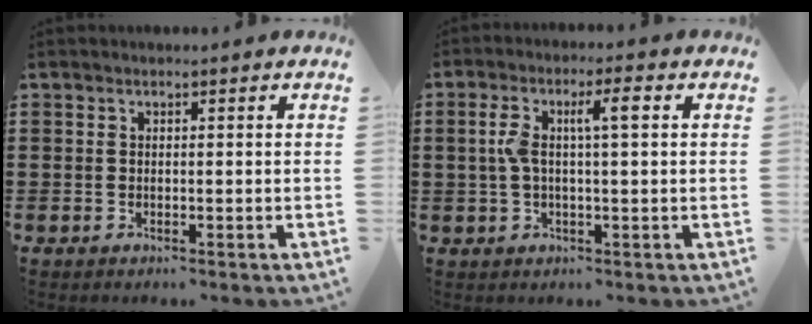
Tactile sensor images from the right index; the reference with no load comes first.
{"total": 5.6, "force": [0.8, 1.1, 5.4], "torque": [-0.110, 0.004, 0.006]}